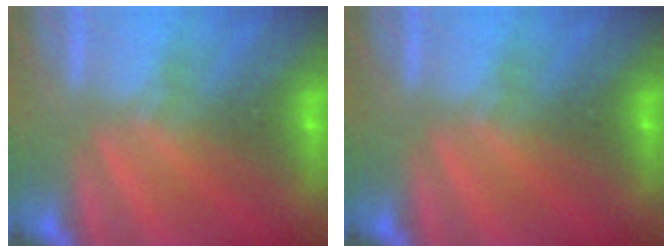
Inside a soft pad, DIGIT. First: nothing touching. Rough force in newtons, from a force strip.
{"total": 0.0}